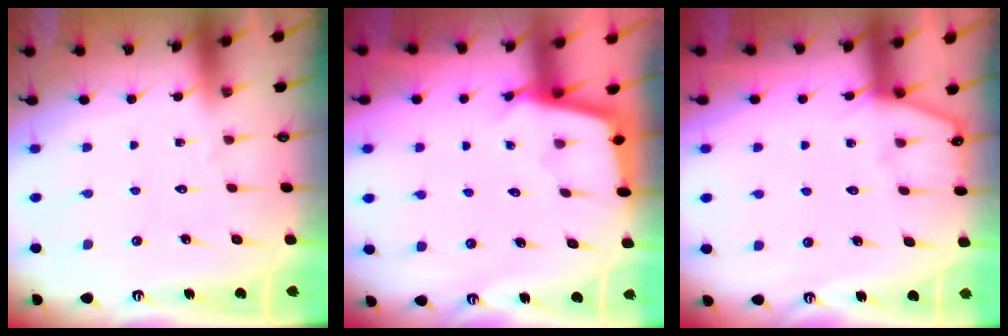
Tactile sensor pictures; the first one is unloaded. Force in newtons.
{"total": 2.3, "press": 2.3, "slide": 0.2}
{"total": 3.2, "press": 3.2, "slide": 0.5}